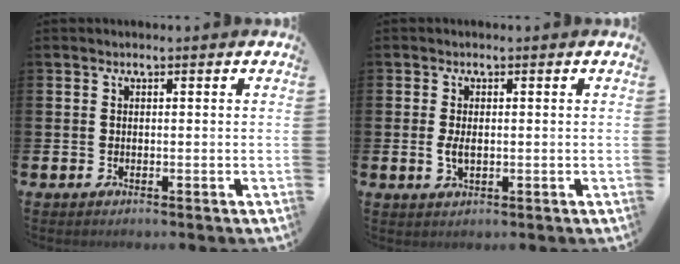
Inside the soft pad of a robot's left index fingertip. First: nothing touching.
{"total": 2.2, "force": [0.0, 1.2, 1.9], "torque": [-0.033, 0.003, -0.003]}